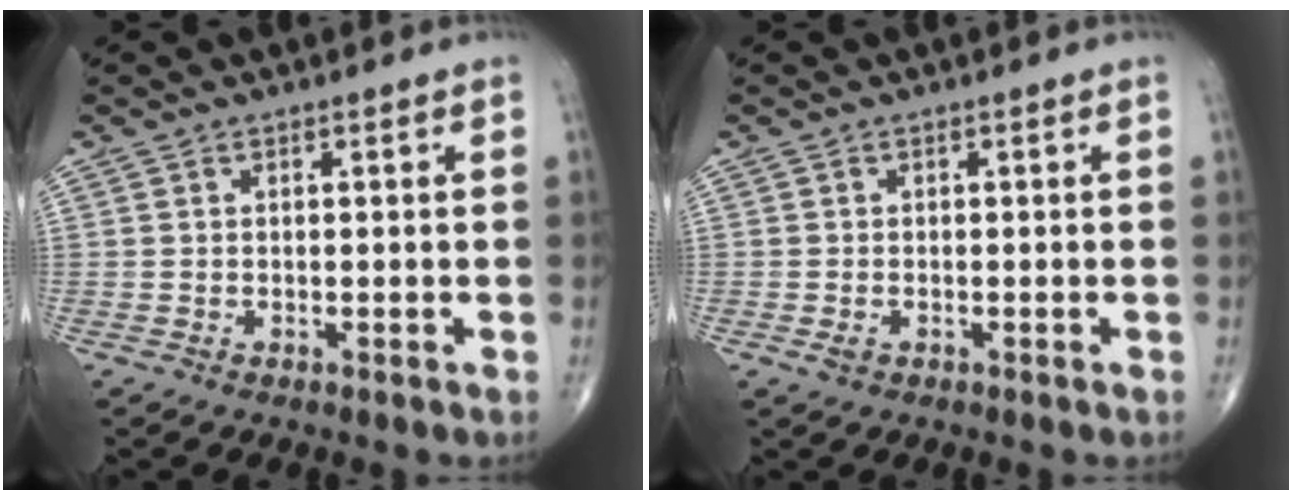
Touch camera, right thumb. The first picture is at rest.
{"total": 1.3, "force": [-0.5, 0.9, 0.8], "torque": [-0.017, 0.000, -0.007]}